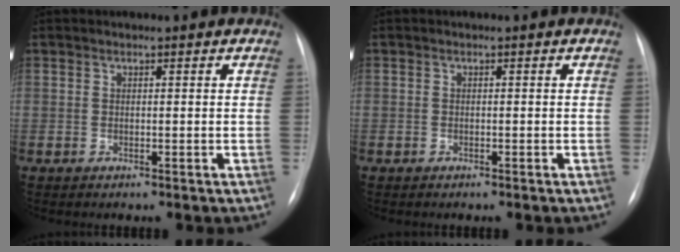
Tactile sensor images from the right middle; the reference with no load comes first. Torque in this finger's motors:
{"motor_torque": [1.05, -0.92, 0.04, -0.10]}